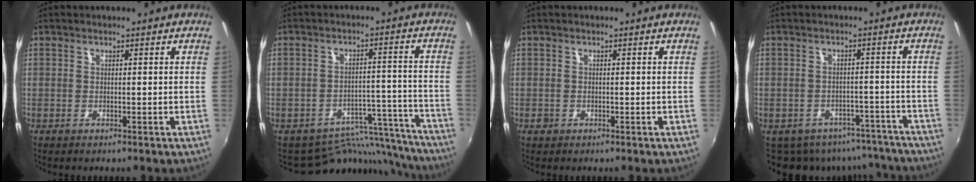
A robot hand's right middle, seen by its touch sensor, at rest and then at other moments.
{"total": 13.1, "force": [-12.4, 4.1, 0.9], "torque": [-0.003, 0.040, -0.164]}
{"total": 1.1, "force": [-0.6, 0.9, 0.2], "torque": [-0.006, -0.003, -0.007]}
{"total": 13.3, "force": [-10.6, 7.0, 4.0], "torque": [-0.087, 0.004, -0.120]}